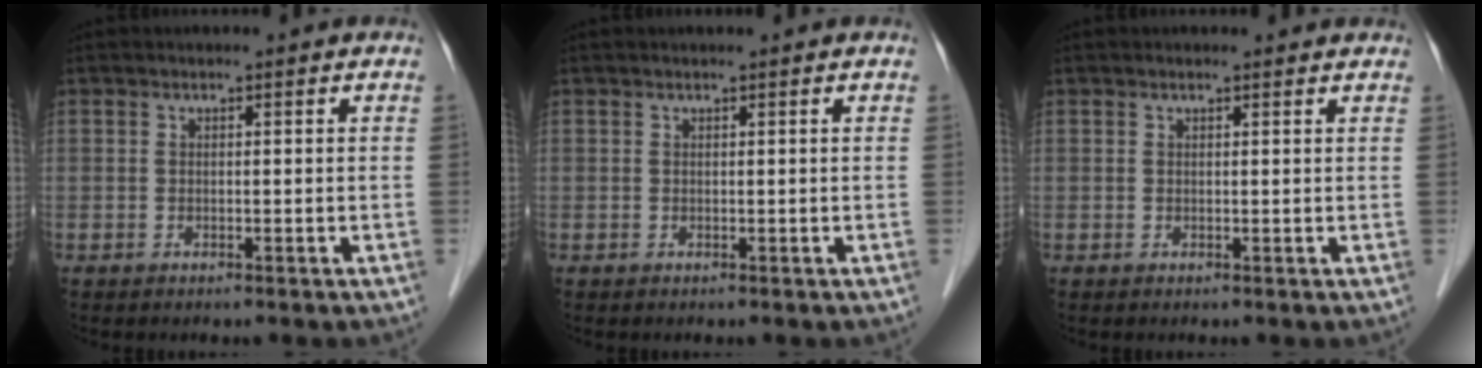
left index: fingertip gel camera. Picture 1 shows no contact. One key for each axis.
{"total": 0.0}
{"total": 1.8, "fx": 1.6, "fy": 0.4, "fz": 0.6, "tx": -0.014, "ty": 0.009, "tz": 0.012}